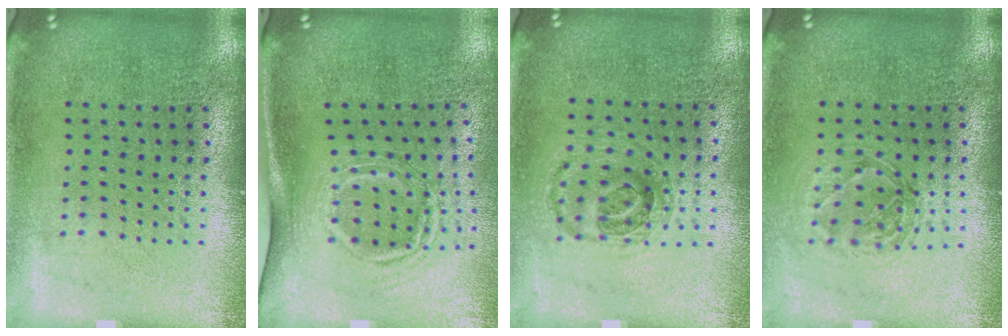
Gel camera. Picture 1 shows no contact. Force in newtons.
{"total": 1.7, "press": 1.2, "slide": 1.2}
{"total": 0.9, "press": 0.8, "slide": 0.4}
{"total": 1.2, "press": 1.1, "slide": 0.6}